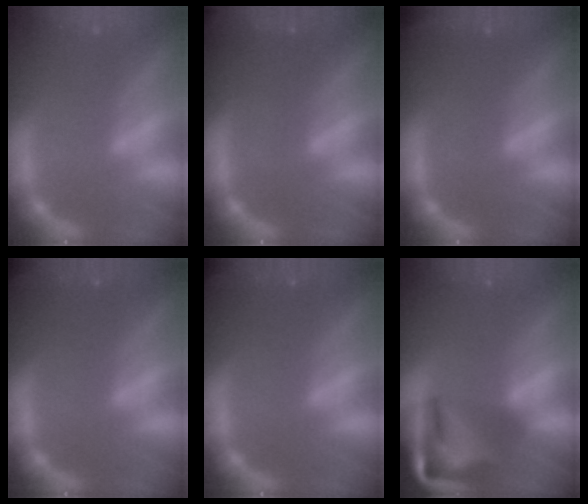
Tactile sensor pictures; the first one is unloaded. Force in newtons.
{"total": 8.5}
{"total": 1.9}
{"total": 3.5}
{"total": 3.5}
{"total": 8.9}